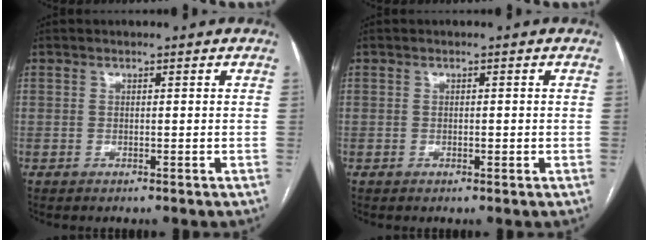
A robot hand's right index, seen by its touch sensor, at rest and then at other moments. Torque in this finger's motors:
{"motor_torque": [-0.11, 0.18, -0.03, 0.00]}